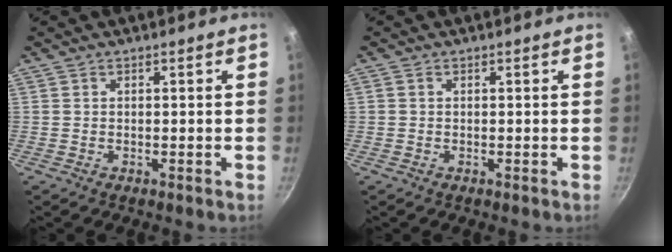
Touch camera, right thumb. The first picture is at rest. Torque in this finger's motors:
{"motor_torque": [0.57, 0.43, -0.03, 0.52, 0.00]}